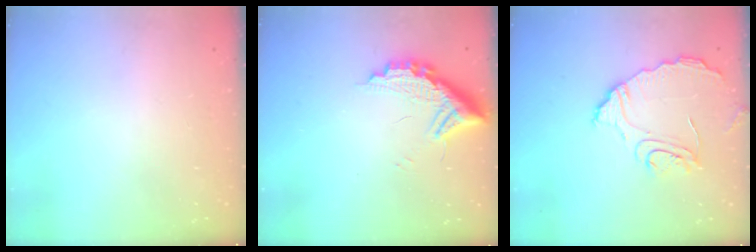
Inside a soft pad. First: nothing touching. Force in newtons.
{"total": 11.1, "press": 11.1, "slide": 0.6}
{"total": 11.2, "press": 11.2, "slide": 0.8}